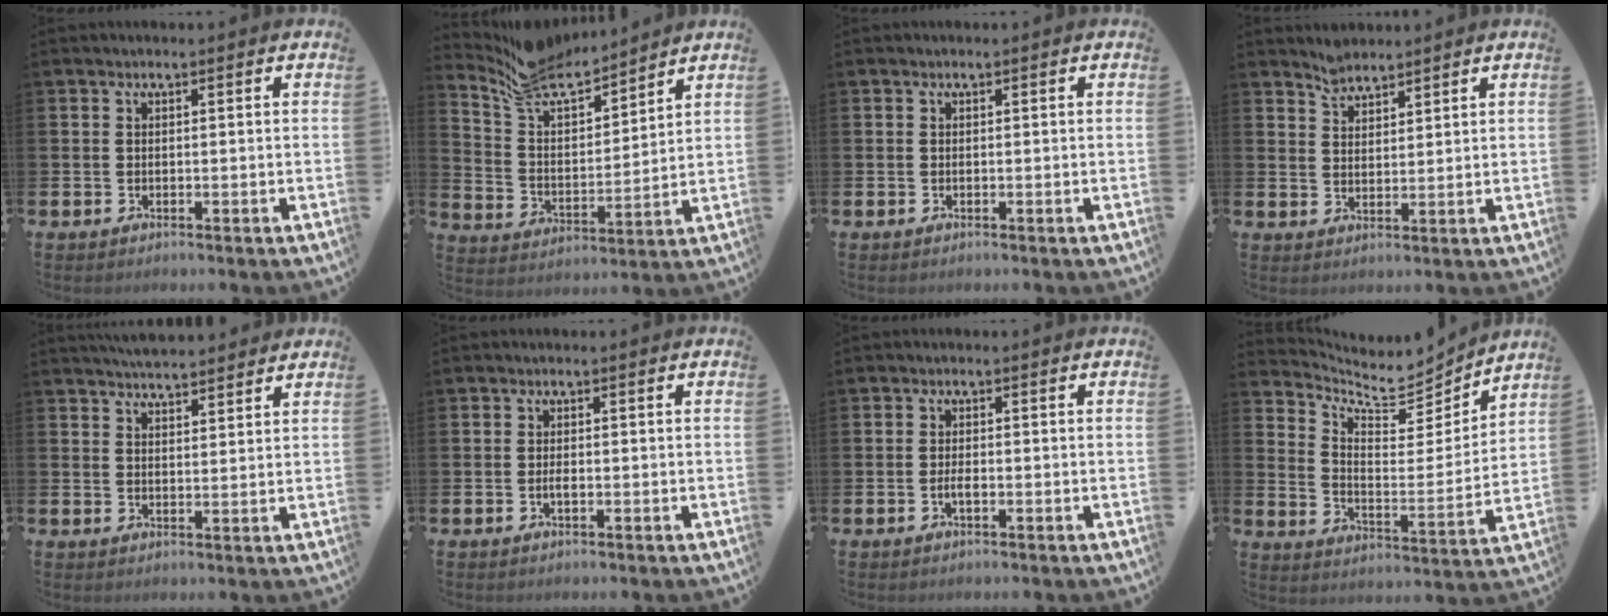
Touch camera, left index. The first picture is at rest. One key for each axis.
{"total": 9.4, "fx": 8.8, "fy": 2.7, "fz": 2.3, "tx": -0.090, "ty": -0.054, "tz": 0.165}
{"total": 0.0}
{"total": 3.4, "fx": 3.3, "fy": 0.7, "fz": -0.2, "tx": -0.004, "ty": -0.014, "tz": 0.062}
{"total": 4.3, "fx": 4.3, "fy": 0.4, "fz": 0.1, "tx": -0.012, "ty": -0.019, "tz": 0.079}
{"total": 1.0, "fx": -0.3, "fy": 0.4, "fz": 0.9, "tx": -0.025, "ty": 0.002, "tz": -0.004}
{"total": 1.4, "fx": -0.5, "fy": 0.5, "fz": 1.2, "tx": -0.030, "ty": 0.003, "tz": -0.008}
{"total": 7.7, "fx": 7.1, "fy": 2.6, "fz": 1.3, "tx": -0.065, "ty": -0.060, "tz": 0.124}